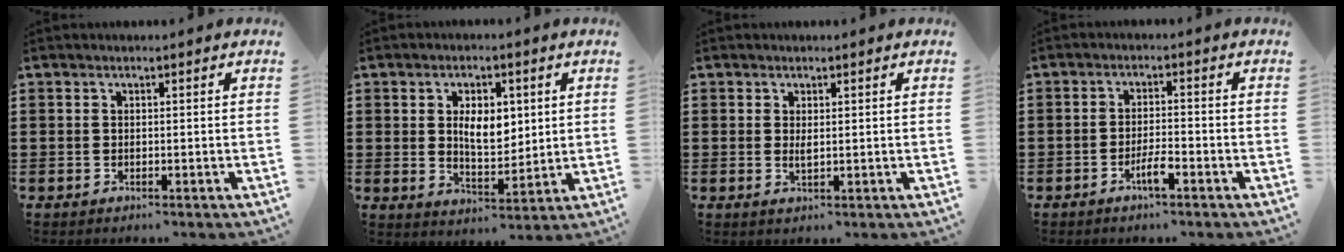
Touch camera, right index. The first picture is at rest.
{"total": 6.2, "force": [1.4, 3.3, 5.0], "torque": [-0.084, 0.003, 0.018]}
{"total": 1.3, "force": [0.2, 0.2, 1.2], "torque": [-0.025, -0.001, 0.004]}
{"total": 3.5, "force": [-2.1, 0.7, 2.8], "torque": [-0.054, 0.002, -0.039]}